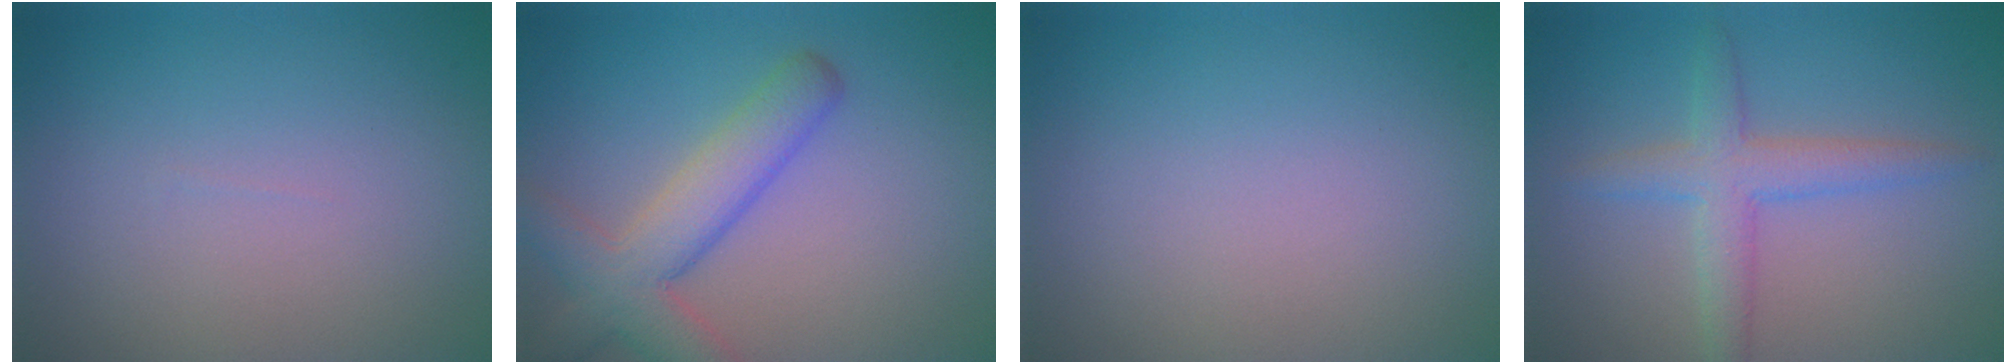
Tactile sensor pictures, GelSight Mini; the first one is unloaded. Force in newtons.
{"total": 5.8, "press": 5.8, "slide": 0.4}
{"total": 0.0}
{"total": 3.5, "press": 3.5, "slide": 0.2}